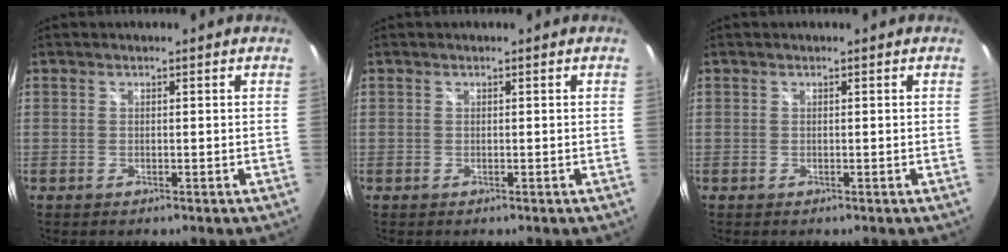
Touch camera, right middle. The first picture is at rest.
{"total": 0.0}
{"total": 0.0}